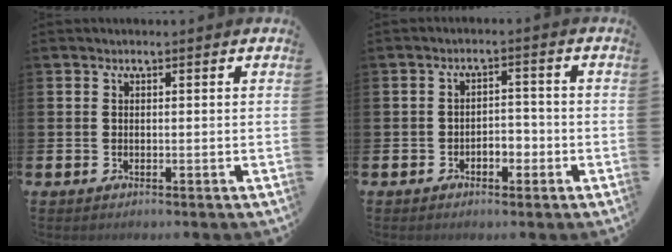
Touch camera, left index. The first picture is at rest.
{"total": 2.4, "force": [-1.5, 1.5, 1.1], "torque": [-0.019, 0.005, -0.037]}